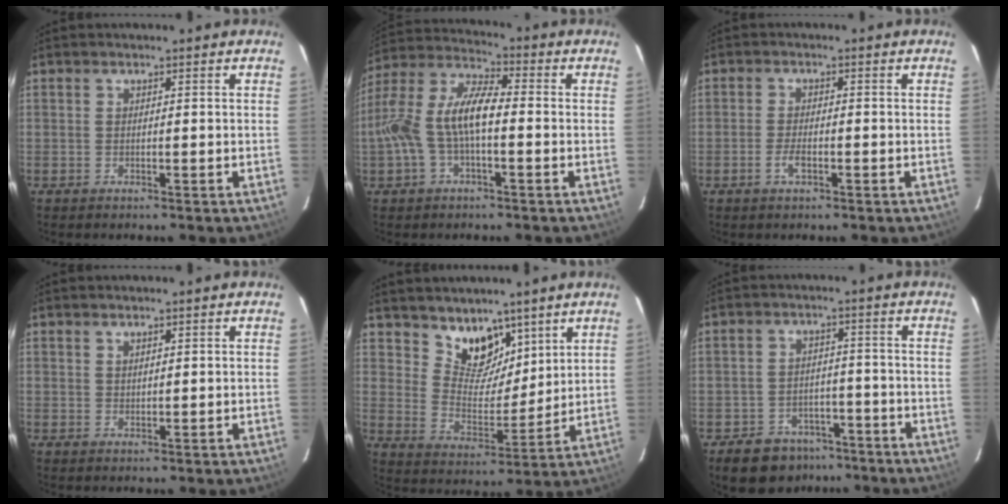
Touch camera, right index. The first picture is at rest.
{"total": 12.0, "force": [-2.2, 4.5, 11.0], "torque": [-0.231, 0.015, -0.045]}
{"total": 2.7, "force": [-1.3, 0.9, 2.2], "torque": [-0.051, -0.001, -0.027]}
{"total": 1.2, "force": [0.9, 0.5, 0.5], "torque": [-0.006, 0.001, 0.017]}
{"total": 9.6, "force": [6.8, 5.4, 3.9], "torque": [-0.060, -0.007, 0.128]}
{"total": 9.5, "force": [-6.6, 6.4, 2.5], "torque": [-0.063, 0.023, -0.081]}